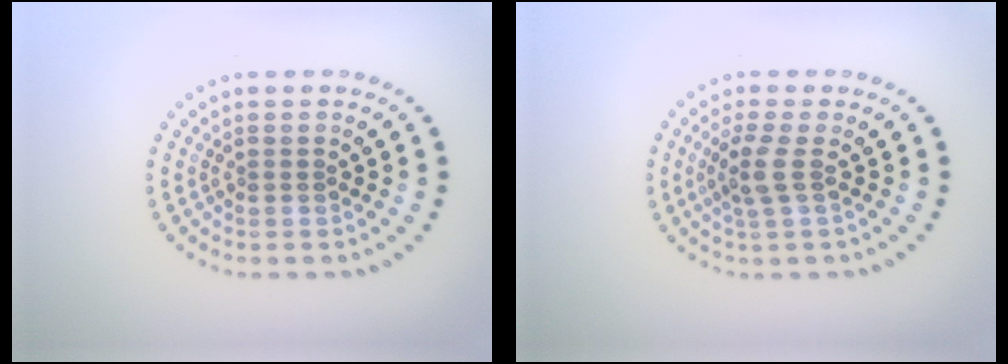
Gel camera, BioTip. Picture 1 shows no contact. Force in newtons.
{"total": 2.1, "press": 1.7, "slide": 1.2}